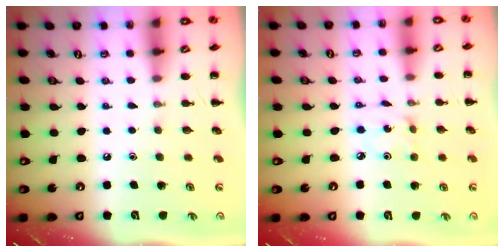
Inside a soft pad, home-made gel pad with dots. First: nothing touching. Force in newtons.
{"total": 1.5, "press": 1.4, "slide": 0.4}